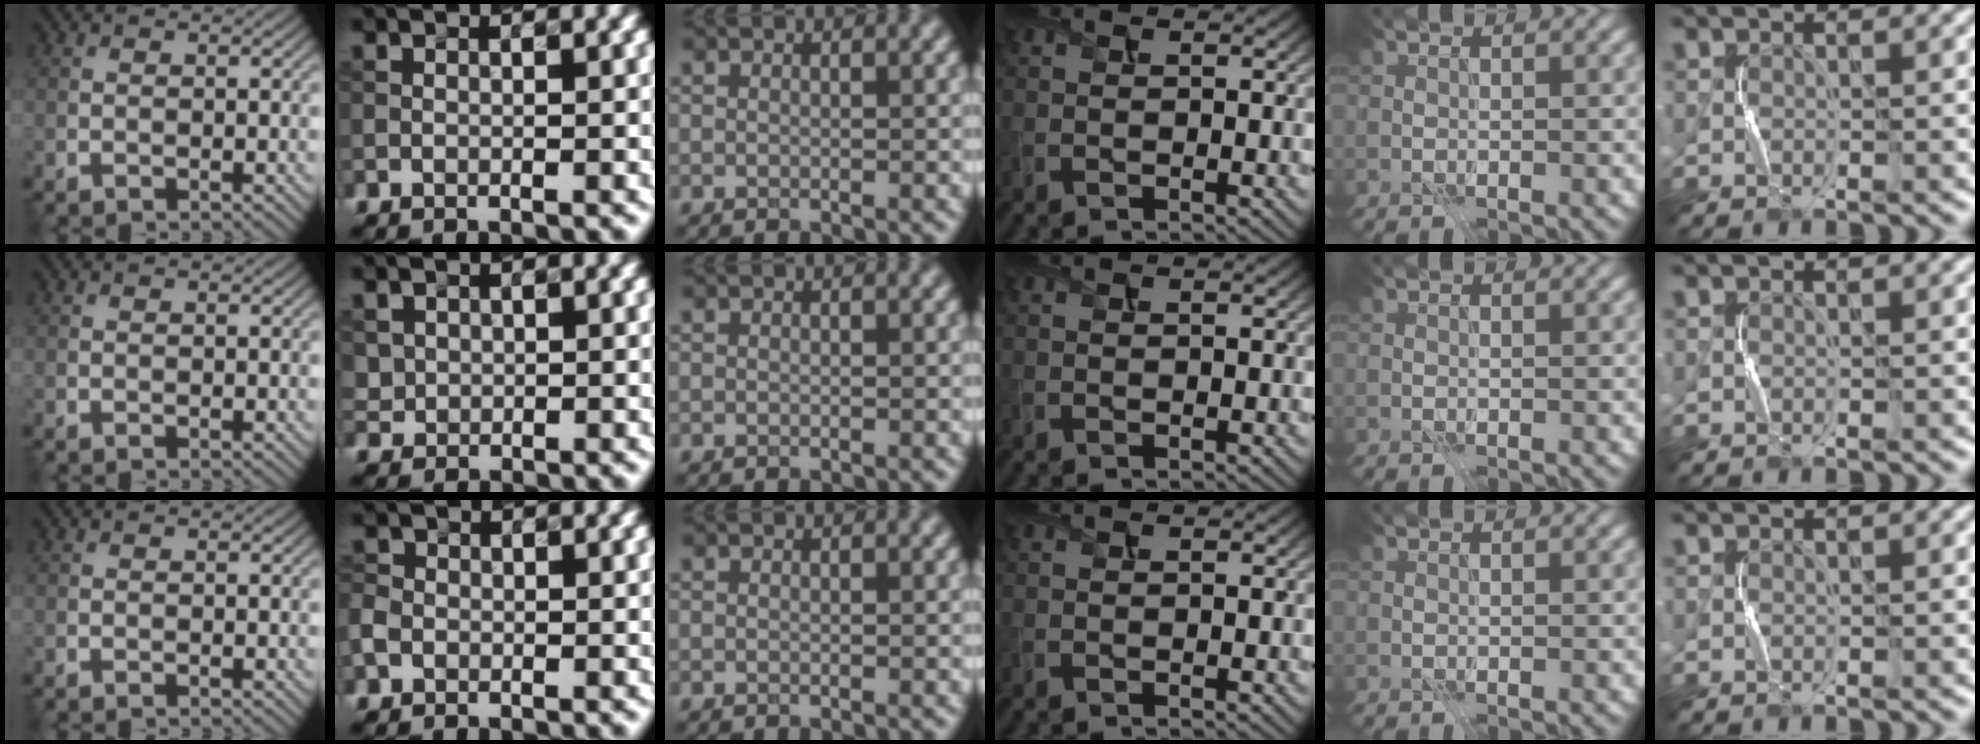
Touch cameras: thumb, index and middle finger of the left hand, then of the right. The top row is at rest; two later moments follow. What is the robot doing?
{"motion": "press", "object": "toy piano key"}